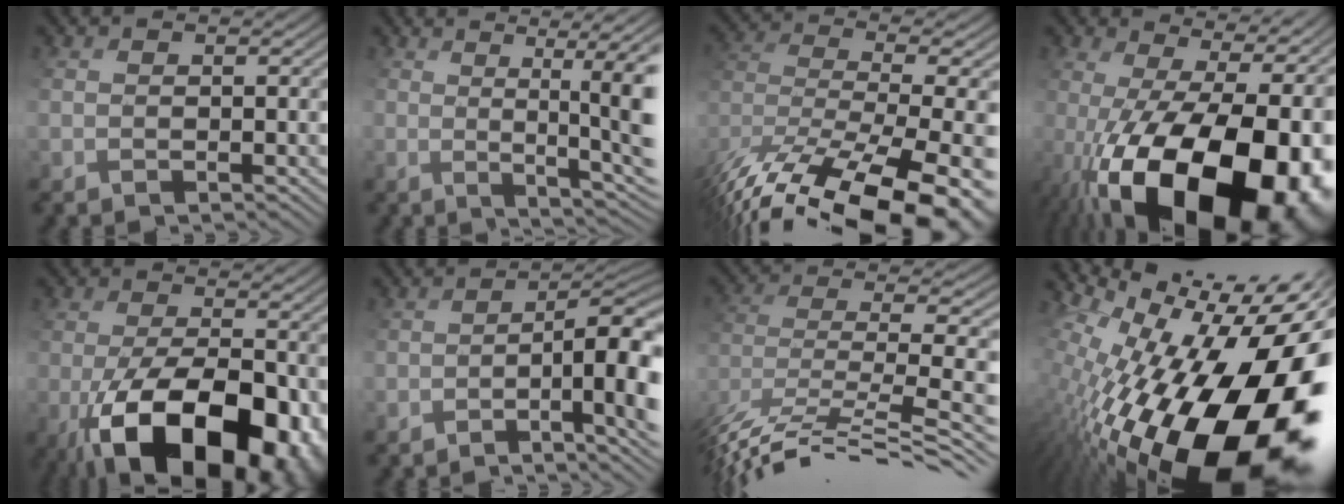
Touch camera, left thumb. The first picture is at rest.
{"total": 9.1, "force": [0.9, 2.2, 8.8], "torque": [-0.123, 0.013, 0.031]}
{"total": 16.1, "force": [-11.8, 6.1, 9.0], "torque": [-0.195, -0.019, -0.151]}
{"total": 20.9, "force": [-6.0, 10.7, 16.9], "torque": [-0.257, -0.032, -0.063]}
{"total": 15.2, "force": [-5.8, 7.8, 11.7], "torque": [-0.206, -0.029, -0.071]}
{"total": 10.4, "force": [-4.2, 3.0, 9.0], "torque": [-0.124, 0.008, -0.045]}
{"total": 11.3, "force": [-7.4, 3.7, 7.7], "torque": [-0.162, 0.039, -0.105]}
{"total": 20.4, "force": [-4.8, 9.1, 17.6], "torque": [-0.269, -0.043, -0.054]}